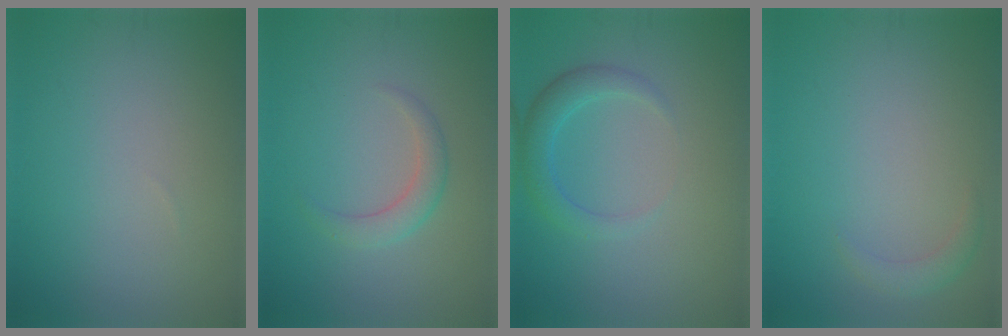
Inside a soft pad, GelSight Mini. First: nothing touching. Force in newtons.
{"total": 2.0, "press": 2.0, "slide": 0.2}
{"total": 2.5, "press": 2.5, "slide": 0.2}
{"total": 1.3, "press": 1.2, "slide": 0.1}